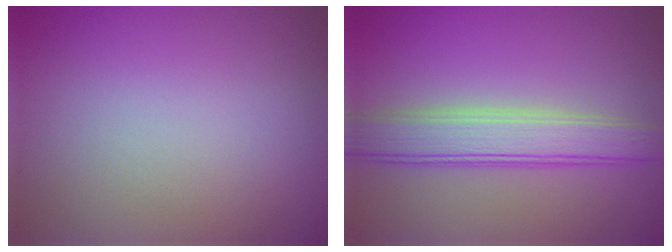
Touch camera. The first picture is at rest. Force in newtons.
{"total": 4.7, "press": 4.7, "slide": 0.2}